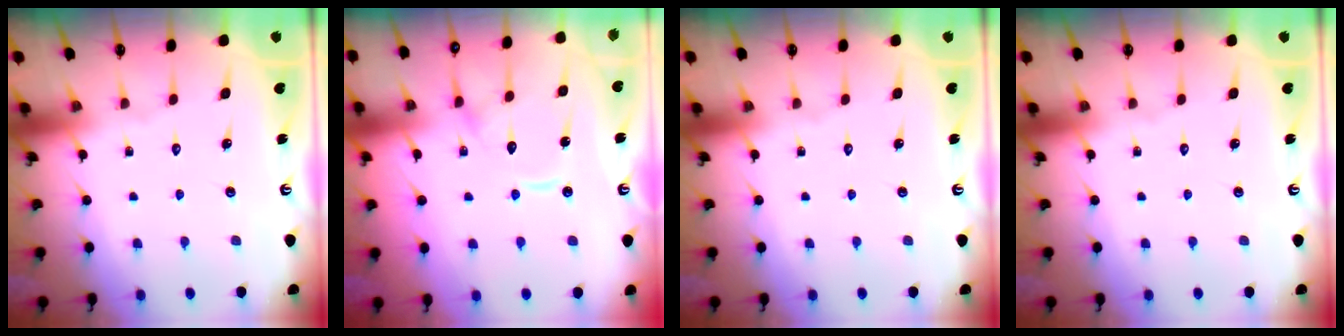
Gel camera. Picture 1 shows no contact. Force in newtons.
{"total": 12.6, "press": 12.5, "slide": 1.3}
{"total": 0.0}
{"total": 0.0}